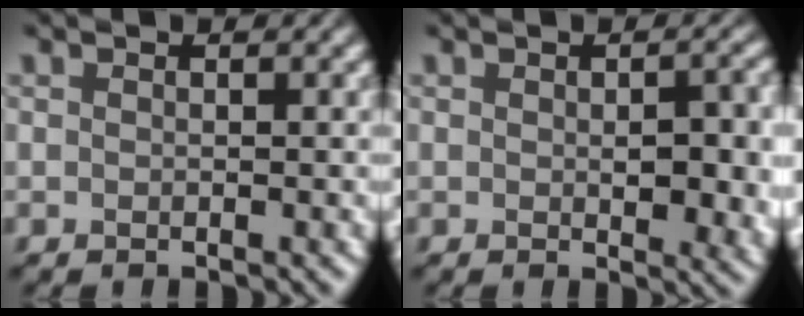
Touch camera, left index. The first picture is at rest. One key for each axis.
{"total": 5.1, "fx": -0.1, "fy": 2.2, "fz": 4.6, "tx": -0.058, "ty": -0.009, "tz": 0.004}